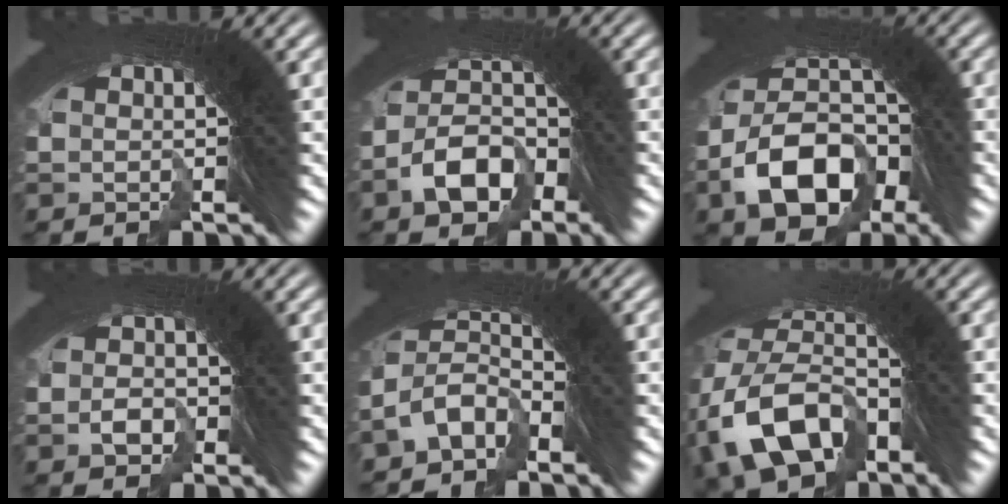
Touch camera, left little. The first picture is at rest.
{"total": 5.8, "force": [-3.0, 4.2, 2.6], "torque": [-0.042, -0.007, -0.060]}
{"total": 10.6, "force": [-3.0, 7.3, 7.1], "torque": [-0.112, -0.017, -0.051]}
{"total": 2.7, "force": [-2.0, 1.8, -0.1], "torque": [0.011, -0.005, -0.037]}
{"total": 4.3, "force": [-2.5, 3.4, 0.4], "torque": [-0.020, -0.015, -0.047]}
{"total": 9.3, "force": [-4.9, 7.1, 3.3], "torque": [-0.107, -0.046, -0.076]}